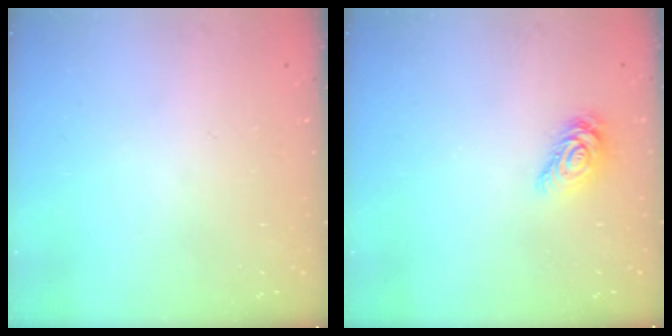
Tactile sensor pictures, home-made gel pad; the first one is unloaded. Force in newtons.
{"total": 8.9, "press": 8.9, "slide": 0.4}